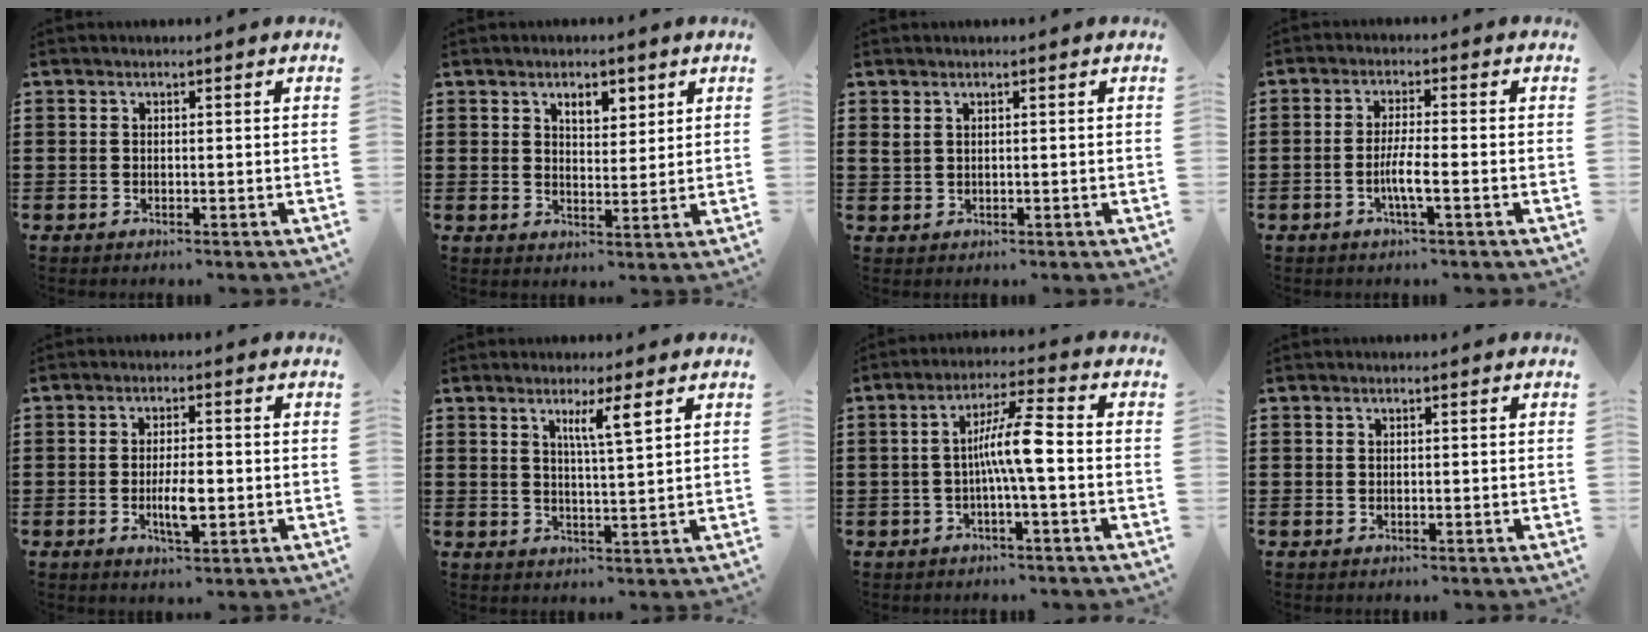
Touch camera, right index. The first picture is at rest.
{"total": 3.9, "force": [2.5, 1.9, 2.4], "torque": [-0.038, 0.003, 0.040]}
{"total": 1.1, "force": [0.9, 0.5, 0.6], "torque": [-0.015, 0.002, 0.016]}
{"total": 4.2, "force": [-1.5, 0.2, 3.9], "torque": [-0.074, -0.006, -0.030]}
{"total": 5.2, "force": [-1.0, 1.6, 4.9], "torque": [-0.098, -0.002, -0.021]}
{"total": 4.1, "force": [2.3, 0.0, 3.4], "torque": [-0.064, -0.005, 0.035]}
{"total": 7.6, "force": [-0.8, 0.7, 7.6], "torque": [-0.143, 0.003, -0.022]}
{"total": 0.0}